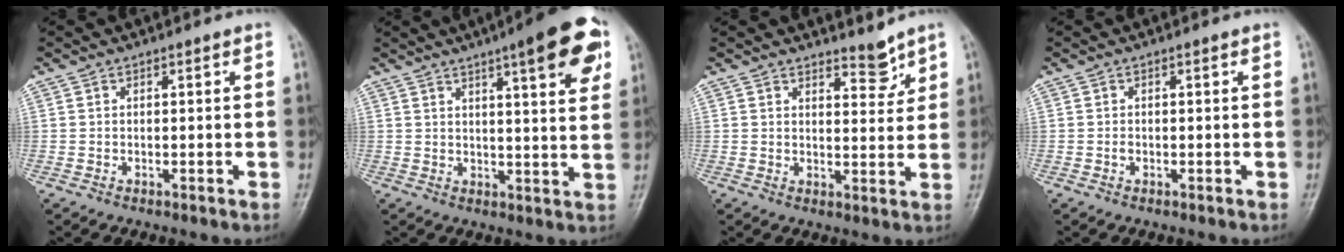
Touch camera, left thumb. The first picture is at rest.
{"total": 13.1, "force": [6.6, 2.7, 10.9], "torque": [-0.126, -0.018, 0.083]}
{"total": 3.7, "force": [3.2, 1.2, 1.3], "torque": [-0.004, -0.030, 0.051]}
{"total": 0.6, "force": [-0.1, 0.4, 0.4], "torque": [-0.003, 0.001, -0.002]}